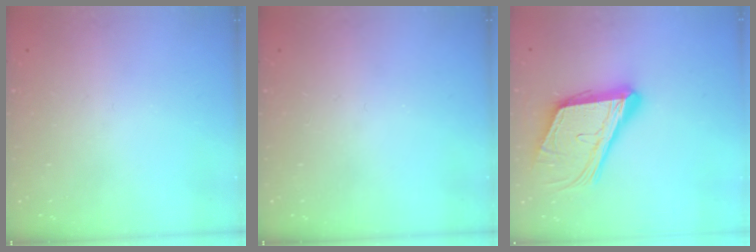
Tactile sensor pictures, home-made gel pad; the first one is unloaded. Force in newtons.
{"total": 0.0}
{"total": 20.0, "press": 19.6, "slide": 3.9}